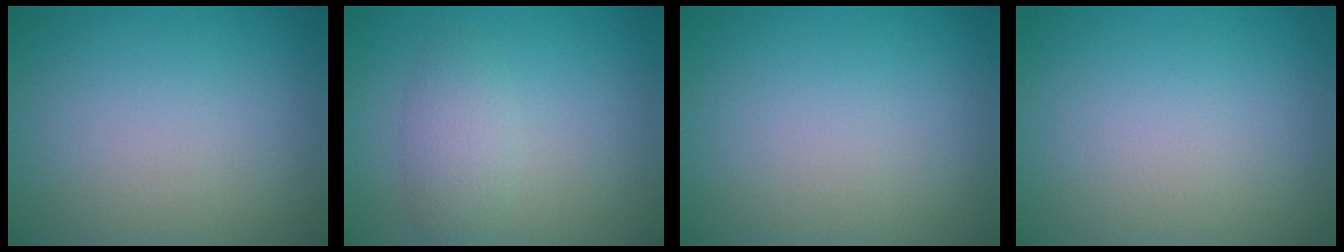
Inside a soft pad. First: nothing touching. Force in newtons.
{"total": 2.5, "press": 2.5, "slide": 0.1}
{"total": 0.0}
{"total": 0.0}